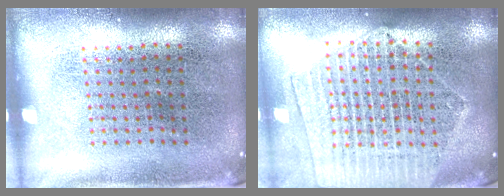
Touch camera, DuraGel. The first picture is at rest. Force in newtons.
{"total": 2.1, "press": 1.9, "slide": 0.9}